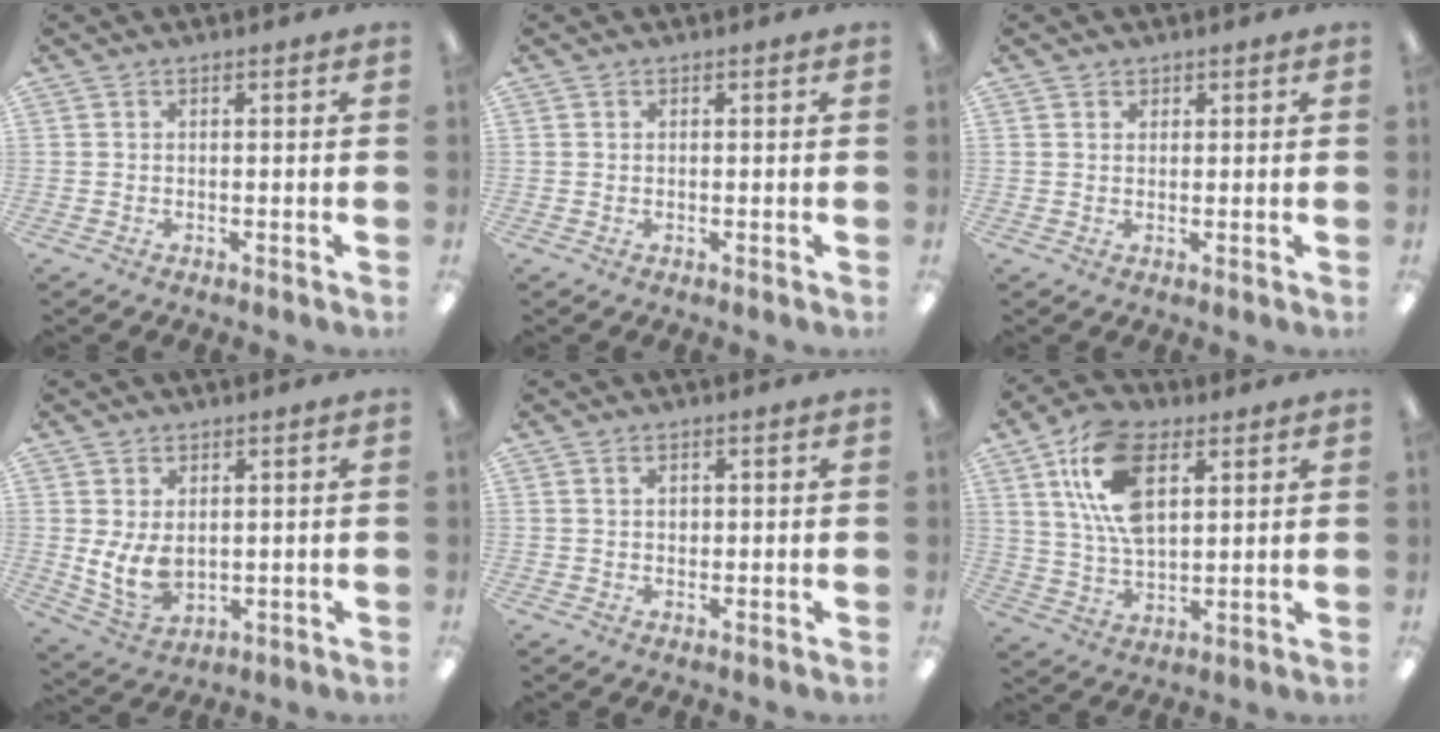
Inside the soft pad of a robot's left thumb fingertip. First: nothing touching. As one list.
[{"total": 0.0}, {"total": 1.3, "force": [0.9, 0.9, 0.1], "torque": [0.006, -0.001, 0.014]}, {"total": 8.1, "force": [0.5, 5.5, 6.0], "torque": [-0.118, -0.010, 0.012]}, {"total": 1.7, "force": [0.6, 1.3, 0.9], "torque": [-0.021, 0.004, 0.011]}, {"total": 16.7, "force": [6.7, 9.6, 11.8], "torque": [-0.243, -0.004, 0.121]}]